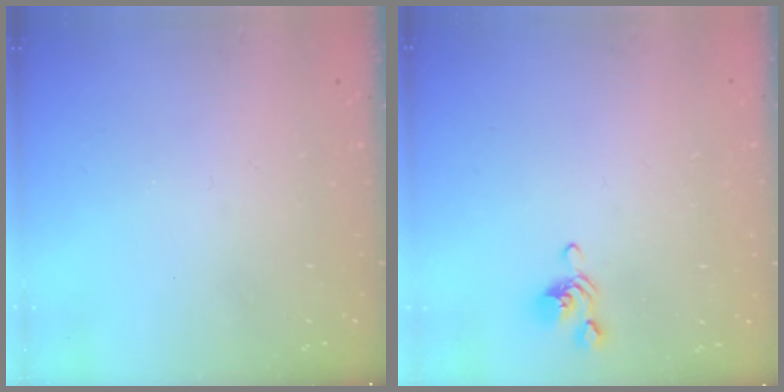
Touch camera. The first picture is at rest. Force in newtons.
{"total": 1.9, "press": 1.8, "slide": 0.7}